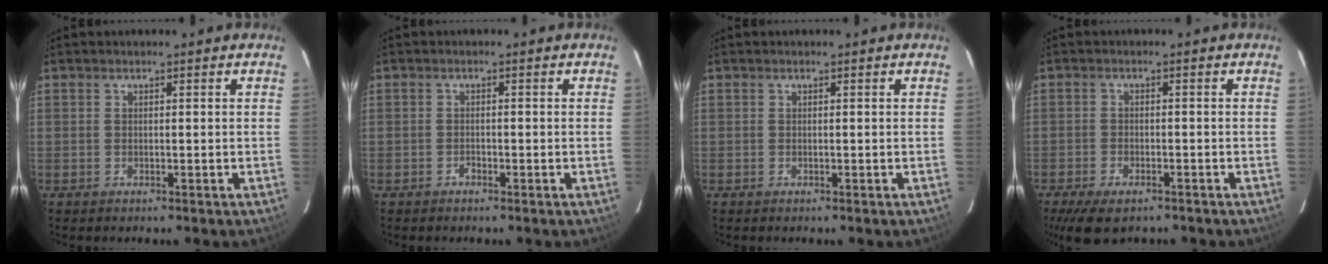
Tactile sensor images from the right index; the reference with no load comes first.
{"total": 0.9, "force": [-0.7, 0.4, 0.4], "torque": [-0.011, 0.002, -0.011]}
{"total": 0.0}
{"total": 7.5, "force": [-5.5, 3.0, 4.0], "torque": [-0.066, -0.008, -0.086]}